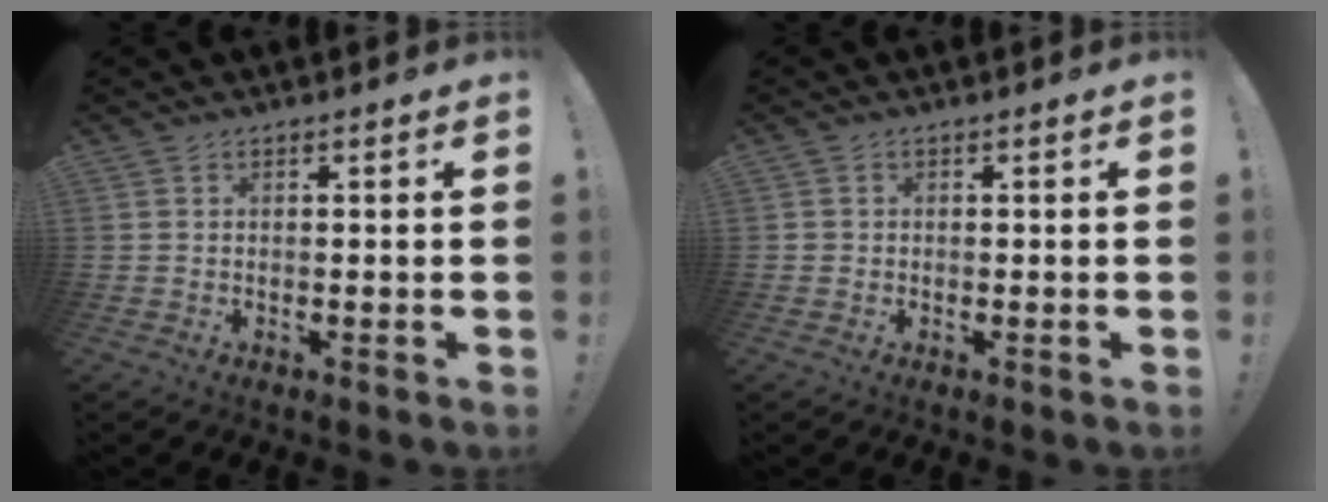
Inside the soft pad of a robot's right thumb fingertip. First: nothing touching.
{"total": 1.0, "force": [0.0, 0.9, 0.1], "torque": [-0.008, 0.005, 0.001]}